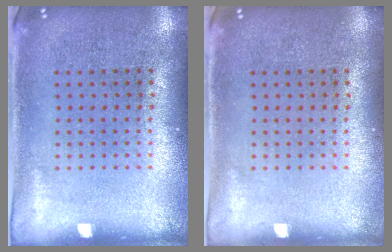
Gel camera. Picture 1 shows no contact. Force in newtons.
{"total": 0.0}